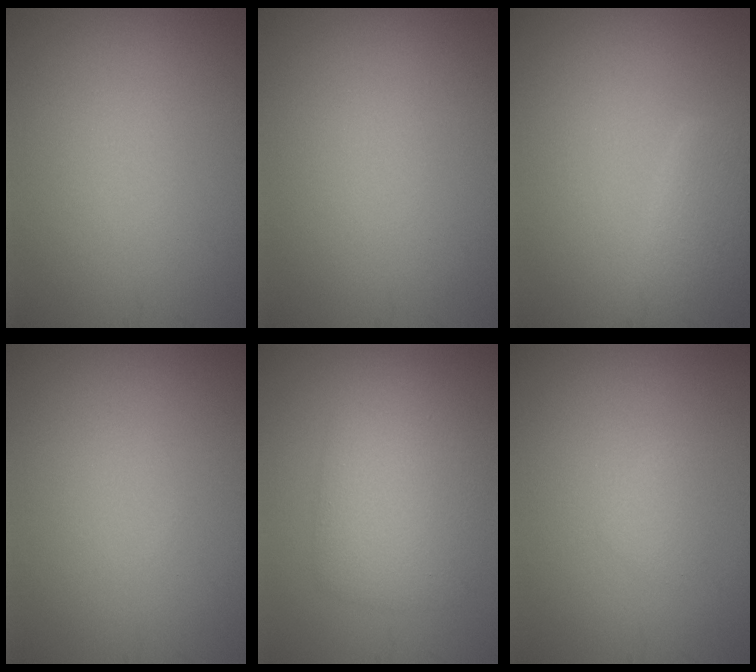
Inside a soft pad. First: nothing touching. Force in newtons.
{"total": 0.0}
{"total": 3.6, "press": 3.5, "slide": 0.2}
{"total": 0.0}
{"total": 5.0, "press": 5.0, "slide": 0.2}
{"total": 0.9, "press": 0.9, "slide": 0.1}